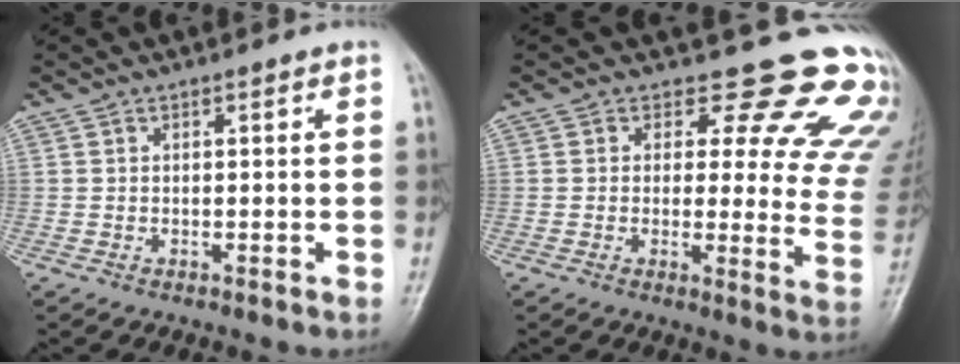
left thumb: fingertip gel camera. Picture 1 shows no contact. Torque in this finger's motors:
{"motor_torque": [0.37, 0.45, 0.16, -0.39, 0.09]}